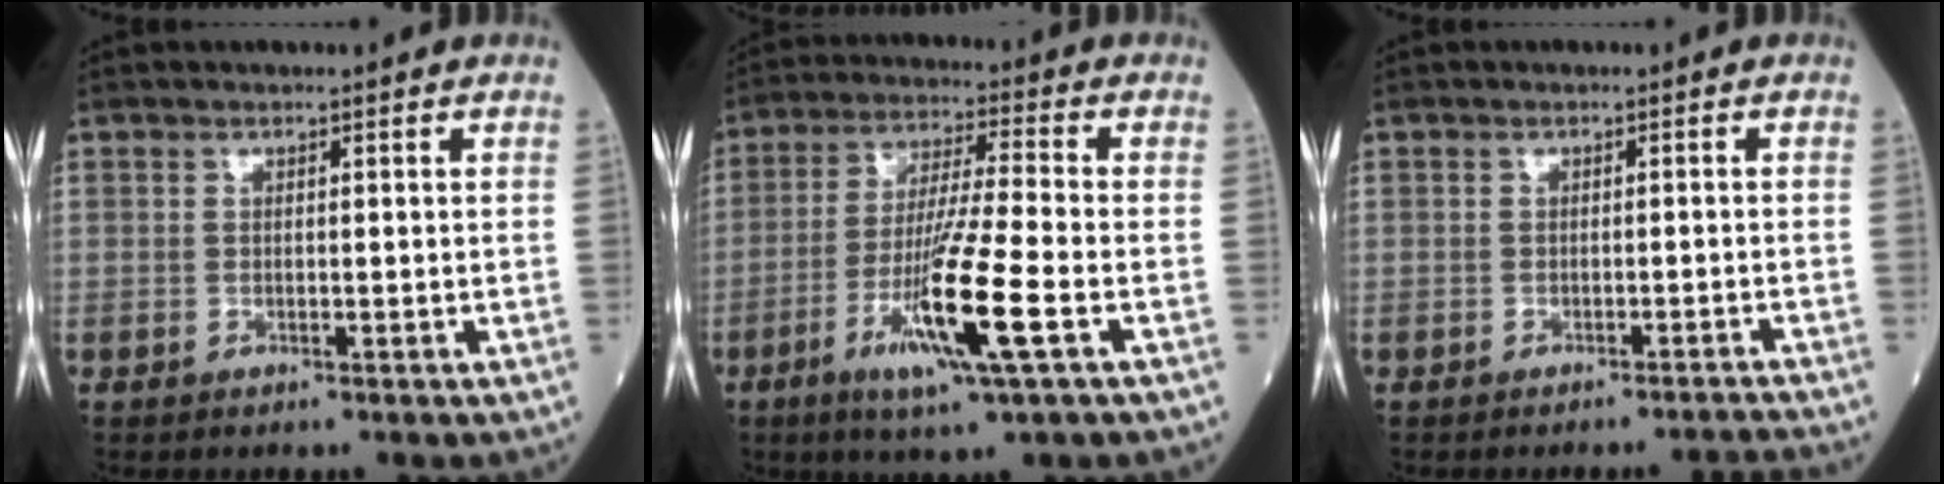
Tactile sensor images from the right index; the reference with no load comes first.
{"total": 12.6, "force": [-4.6, -0.3, 11.7], "torque": [-0.227, -0.020, -0.088]}
{"total": 3.3, "force": [-3.0, -1.4, 0.1], "torque": [0.007, -0.001, -0.037]}